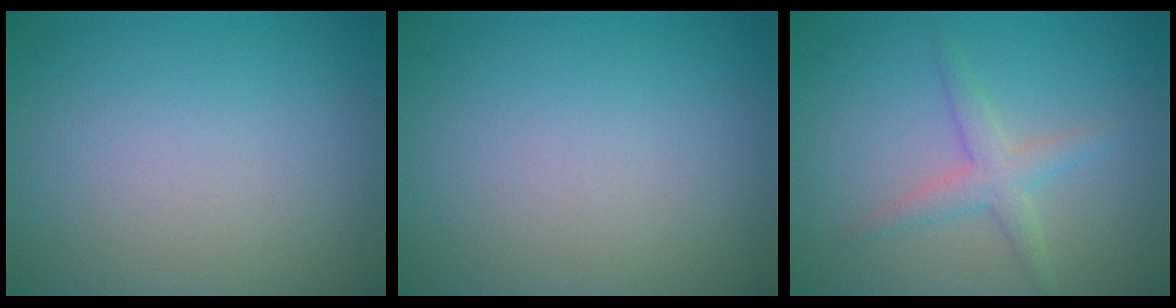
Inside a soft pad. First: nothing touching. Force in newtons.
{"total": 0.0}
{"total": 2.3, "press": 2.3, "slide": 0.1}